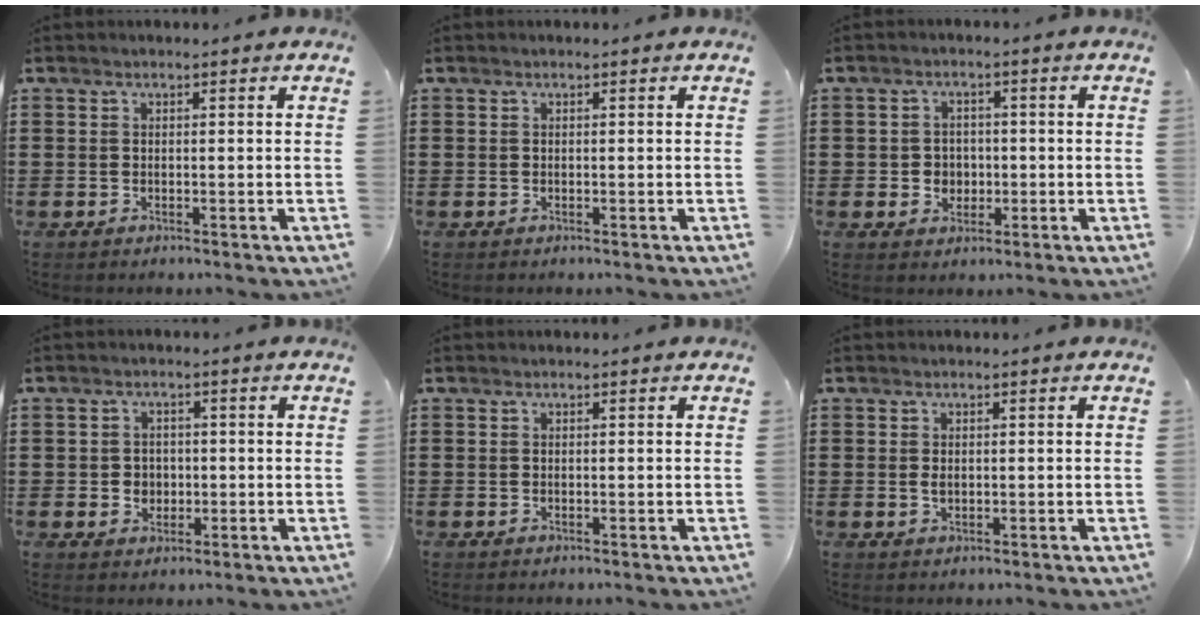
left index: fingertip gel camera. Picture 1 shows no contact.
{"total": 0.0}
{"total": 3.1, "force": [-0.4, 2.8, 1.1], "torque": [-0.033, 0.005, -0.012]}
{"total": 2.6, "force": [-0.2, 2.4, 0.8], "torque": [-0.026, 0.007, -0.009]}
{"total": 0.0}
{"total": 1.1, "force": [0.1, 0.6, 0.9], "torque": [-0.021, 0.002, 0.002]}